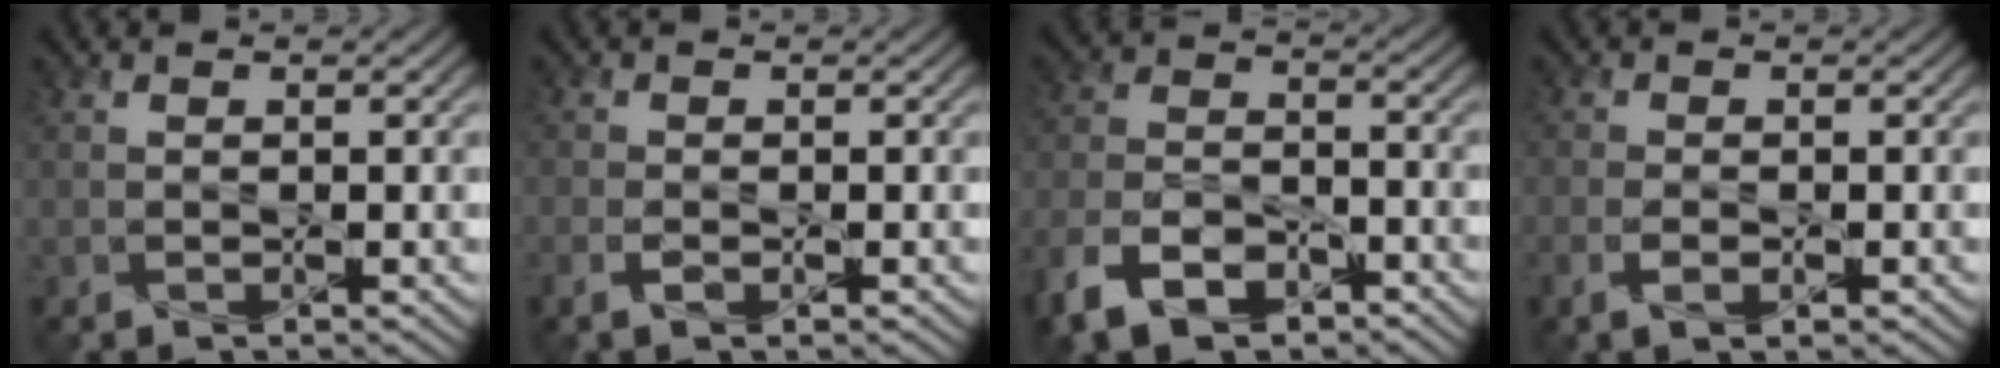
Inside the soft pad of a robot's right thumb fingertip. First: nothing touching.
{"total": 2.3, "force": [-1.1, 0.9, 1.8], "torque": [-0.043, -0.004, -0.025]}
{"total": 10.0, "force": [-6.5, 5.3, 5.4], "torque": [-0.127, -0.016, -0.134]}
{"total": 3.0, "force": [-1.3, 1.2, 2.4], "torque": [-0.055, -0.005, -0.027]}